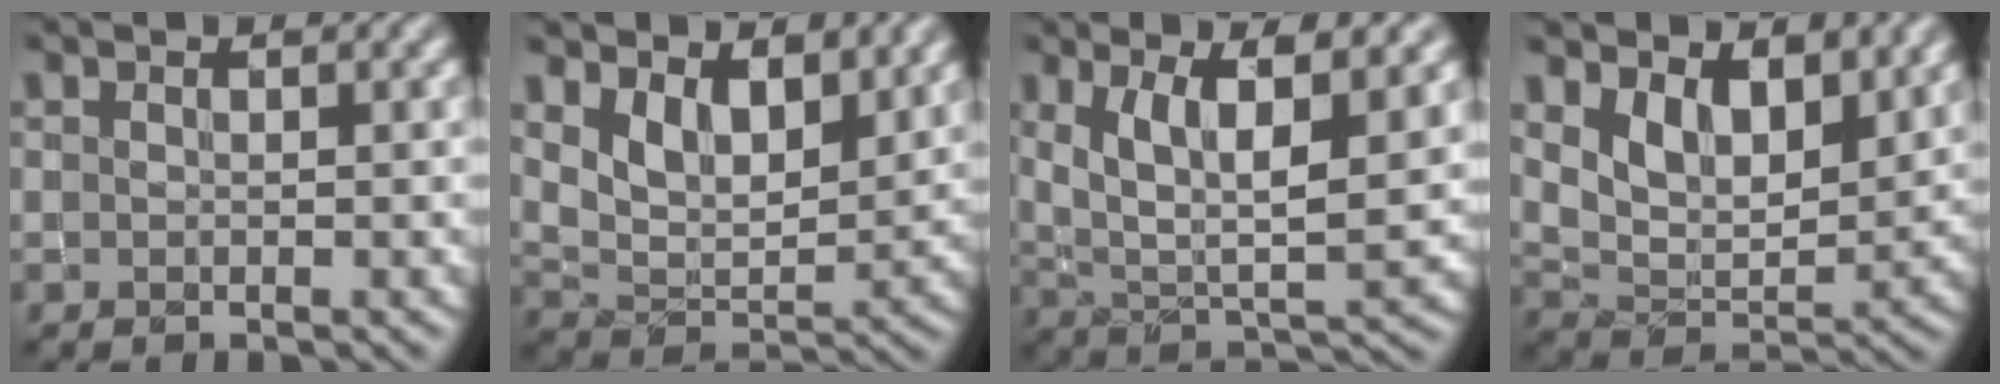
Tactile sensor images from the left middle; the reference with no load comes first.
{"total": 5.4, "force": [3.2, 2.8, 3.4], "torque": [-0.071, -0.016, 0.054]}
{"total": 7.5, "force": [3.0, 2.5, 6.3], "torque": [-0.125, -0.008, 0.058]}
{"total": 5.8, "force": [3.3, 3.1, 3.6], "torque": [-0.073, -0.018, 0.056]}